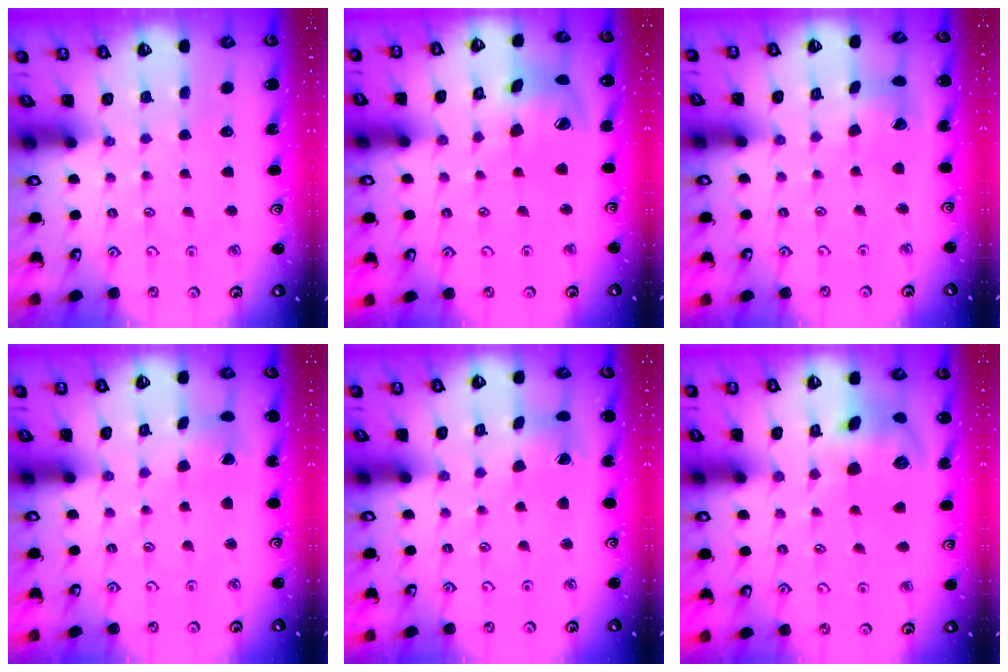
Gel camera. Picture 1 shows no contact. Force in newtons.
{"total": 16.1, "press": 16.0, "slide": 2.5}
{"total": 7.4, "press": 7.3, "slide": 1.1}
{"total": 1.8, "press": 1.8, "slide": 0.2}
{"total": 3.7, "press": 3.7, "slide": 0.5}
{"total": 13.2, "press": 13.1, "slide": 2.1}